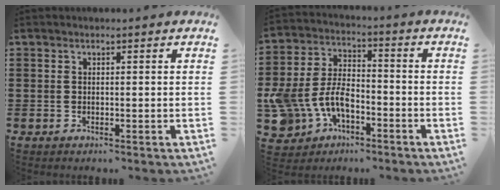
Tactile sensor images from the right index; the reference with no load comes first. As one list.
[{"total": 8.6, "force": [-3.7, 5.7, 5.3], "torque": [-0.151, 0.003, -0.077]}]